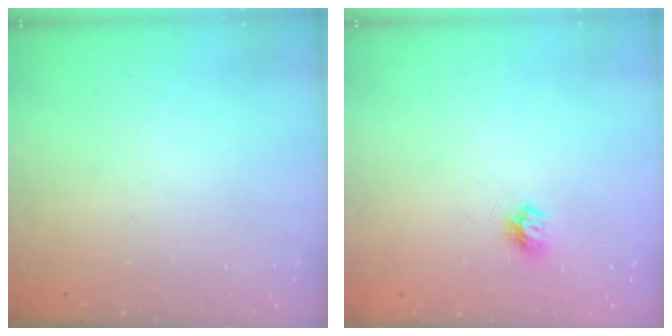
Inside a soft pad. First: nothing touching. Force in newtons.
{"total": 5.7, "press": 5.6, "slide": 0.7}